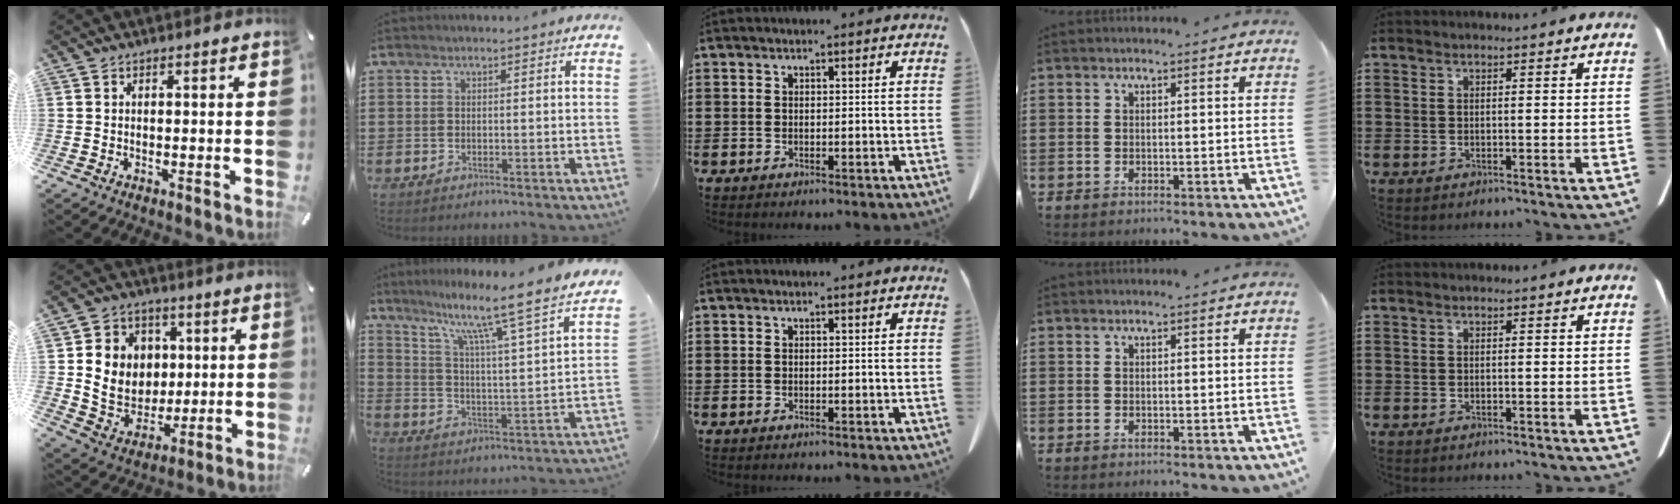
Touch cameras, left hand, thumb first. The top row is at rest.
{"thumb": {"total": 11.4, "force": [1.8, 10.7, 3.6], "torque": [-0.067, -0.002, 0.045]}, "index": {"total": 9.5, "force": [7.8, -1.1, 5.3], "torque": [-0.117, -0.070, 0.116]}}